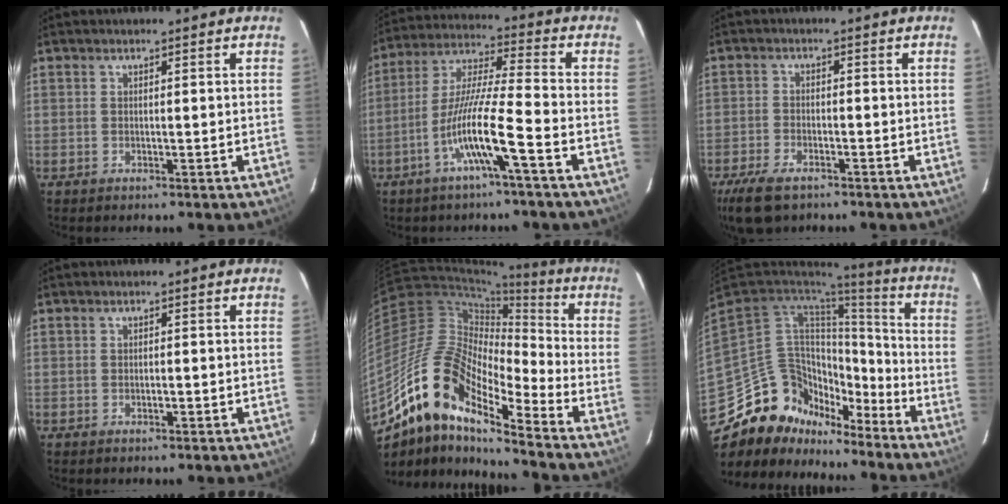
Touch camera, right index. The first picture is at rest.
{"total": 12.4, "force": [-5.4, 0.0, 11.2], "torque": [-0.223, 0.004, -0.104]}
{"total": 7.7, "force": [-5.4, 3.3, 4.4], "torque": [-0.092, -0.012, -0.094]}
{"total": 1.1, "force": [-0.3, 0.7, 0.9], "torque": [-0.019, 0.000, -0.003]}
{"total": 18.8, "force": [-12.1, 5.8, 13.2], "torque": [-0.250, 0.028, -0.217]}
{"total": 23.2, "force": [-19.0, 10.2, 8.6], "torque": [-0.217, 0.030, -0.325]}